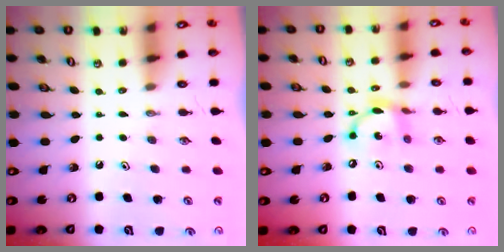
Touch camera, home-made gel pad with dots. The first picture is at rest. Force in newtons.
{"total": 10.3, "press": 10.3, "slide": 0.4}